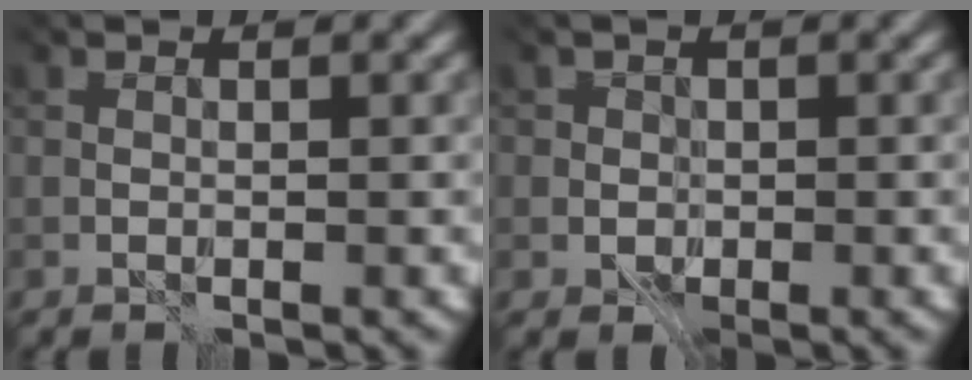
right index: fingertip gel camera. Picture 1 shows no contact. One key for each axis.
{"total": 1.4, "fx": 0.6, "fy": 1.3, "fz": -0.1, "tx": 0.021, "ty": 0.006, "tz": 0.002}